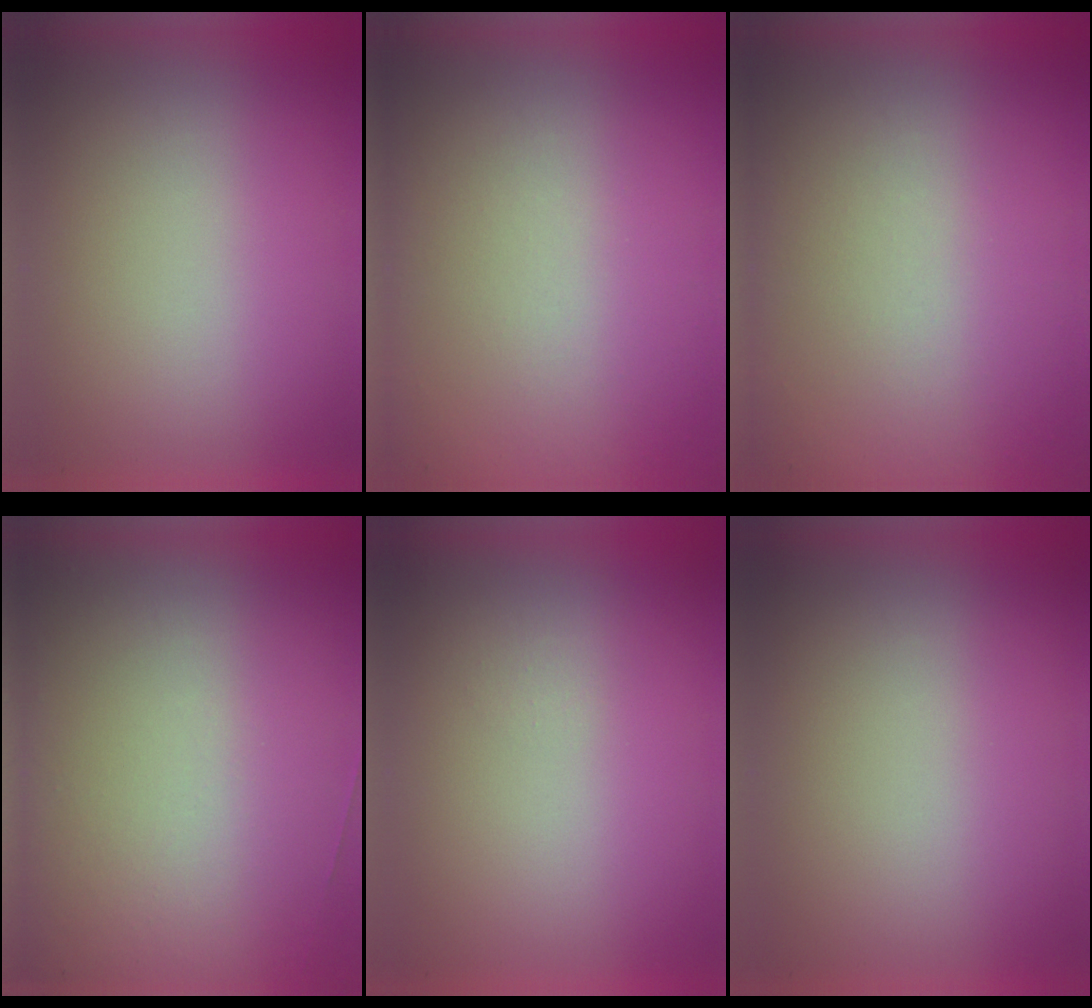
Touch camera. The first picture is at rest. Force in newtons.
{"total": 5.9}
{"total": 6.1}
{"total": 4.5}
{"total": 1.3}
{"total": 0.0}